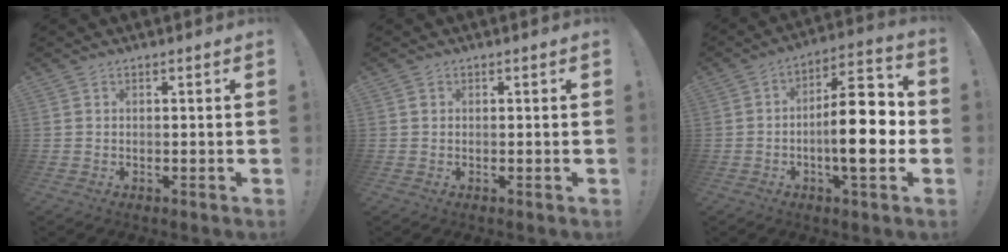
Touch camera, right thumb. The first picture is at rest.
{"total": 0.6, "force": [0.2, 0.5, 0.1], "torque": [0.003, 0.000, 0.001]}
{"total": 16.3, "force": [-2.6, 5.1, 15.3], "torque": [-0.232, 0.010, -0.045]}